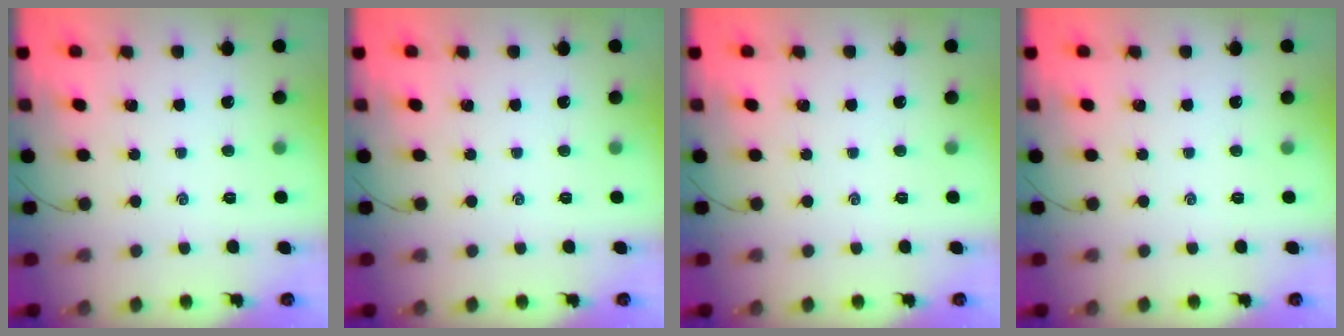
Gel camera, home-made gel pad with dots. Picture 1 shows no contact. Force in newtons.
{"total": 0.0}
{"total": 0.0}
{"total": 0.0}